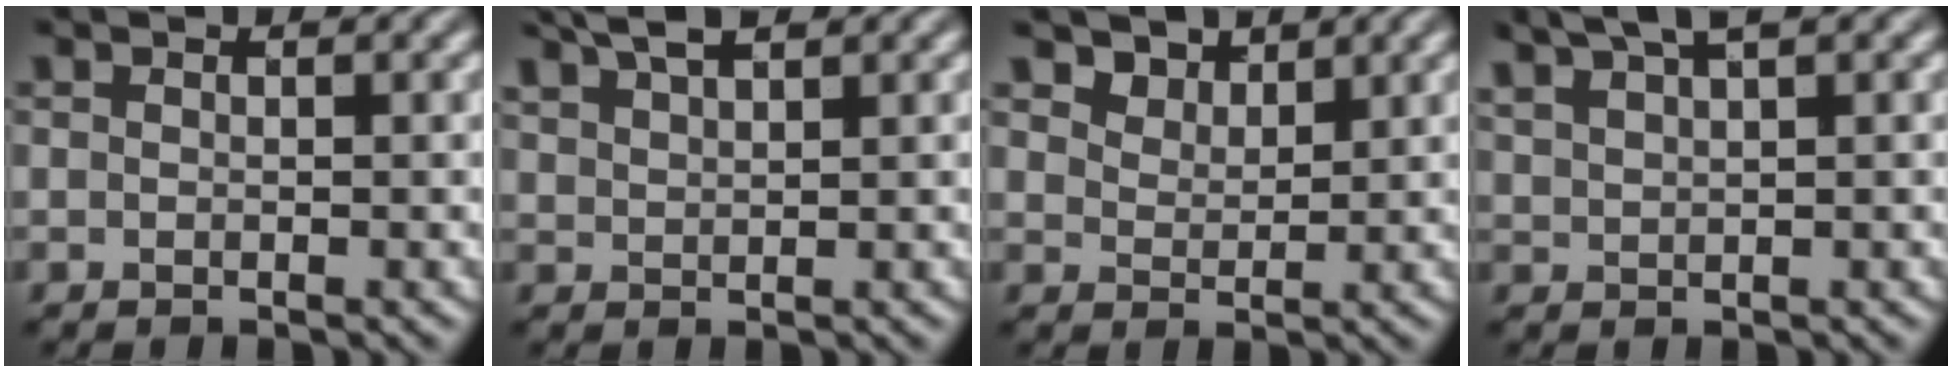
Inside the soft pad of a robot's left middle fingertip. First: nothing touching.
{"total": 3.4, "force": [2.7, 0.8, 1.9], "torque": [-0.034, 0.017, 0.046]}
{"total": 2.6, "force": [2.3, 1.1, 0.4], "torque": [-0.022, -0.017, 0.052]}
{"total": 3.6, "force": [2.8, 0.6, 2.2], "torque": [-0.033, 0.013, 0.053]}